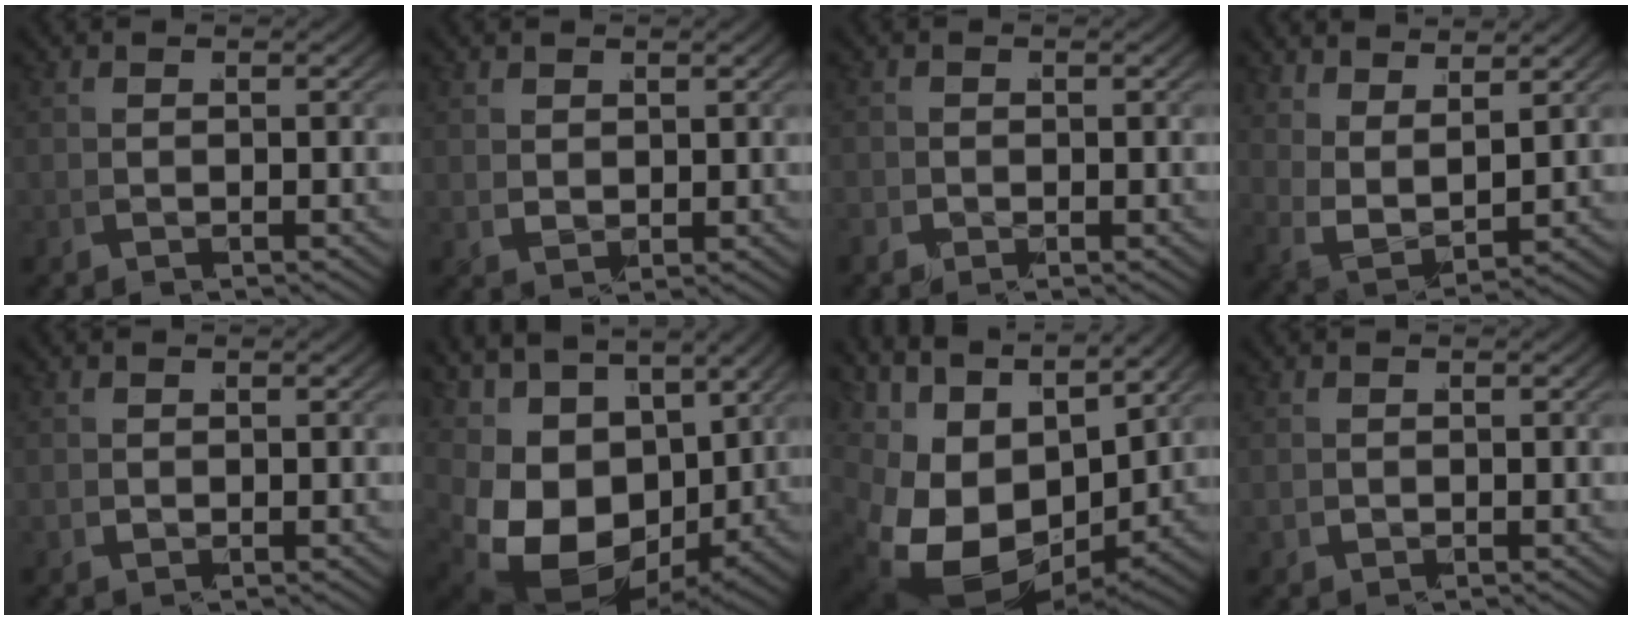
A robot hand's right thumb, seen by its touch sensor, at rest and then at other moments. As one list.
[{"total": 2.3, "force": [1.5, 1.4, 1.1], "torque": [-0.027, -0.009, 0.038]}, {"total": 1.1, "force": [-0.2, 1.1, 0.0], "torque": [-0.004, -0.002, -0.006]}, {"total": 5.1, "force": [3.1, 2.4, 3.2], "torque": [-0.073, -0.018, 0.071]}, {"total": 1.5, "force": [0.6, 1.3, 0.6], "torque": [-0.023, -0.002, 0.013]}, {"total": 12.8, "force": [0.6, 9.0, 9.1], "torque": [-0.199, -0.054, 0.034]}, {"total": 12.8, "force": [1.8, 8.2, 9.7], "torque": [-0.211, -0.041, 0.054]}, {"total": 1.6, "force": [0.5, 1.4, 0.5], "torque": [-0.023, -0.001, 0.011]}]